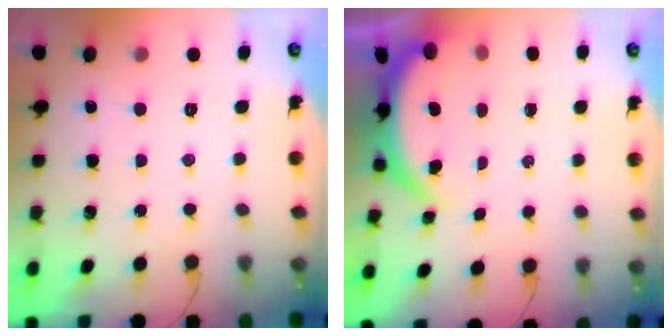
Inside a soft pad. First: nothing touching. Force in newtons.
{"total": 3.8, "press": 3.8, "slide": 0.1}